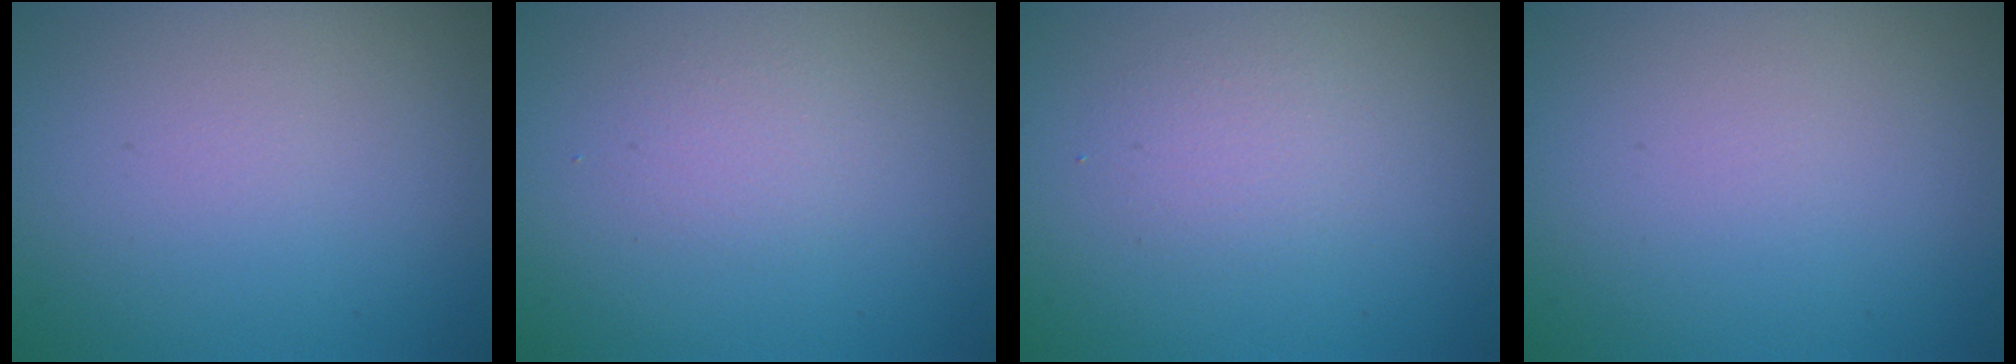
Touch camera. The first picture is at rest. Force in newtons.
{"total": 1.3, "press": 1.3, "slide": 0.0}
{"total": 1.8, "press": 1.8, "slide": 0.1}
{"total": 0.0}